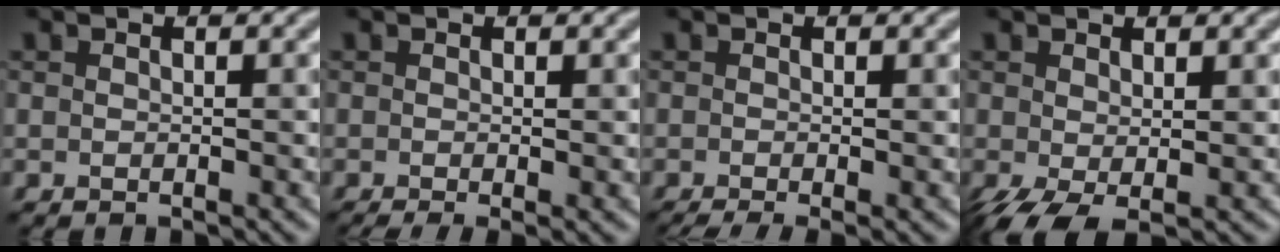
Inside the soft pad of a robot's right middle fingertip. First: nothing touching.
{"total": 2.2, "force": [-0.6, 0.6, 2.0], "torque": [-0.031, -0.011, -0.011]}
{"total": 3.1, "force": [-1.3, 0.9, 2.6], "torque": [-0.034, -0.013, -0.021]}
{"total": 3.1, "force": [-0.7, 1.5, 2.6], "torque": [-0.064, -0.009, -0.011]}